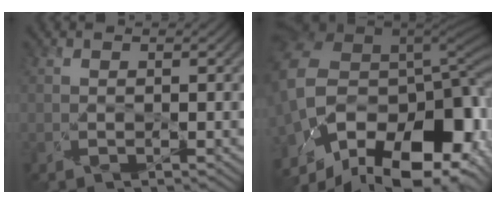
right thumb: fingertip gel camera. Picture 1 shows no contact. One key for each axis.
{"total": 19.3, "fx": -6.7, "fy": 12.5, "fz": 13.1, "tx": -0.236, "ty": -0.022, "tz": -0.082}